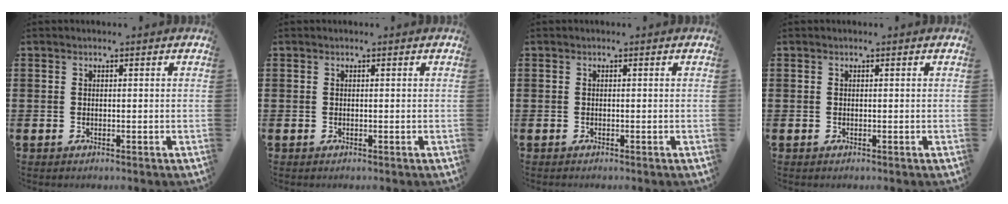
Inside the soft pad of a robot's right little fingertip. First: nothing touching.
{"total": 0.0}
{"total": 0.0}
{"total": 0.0}